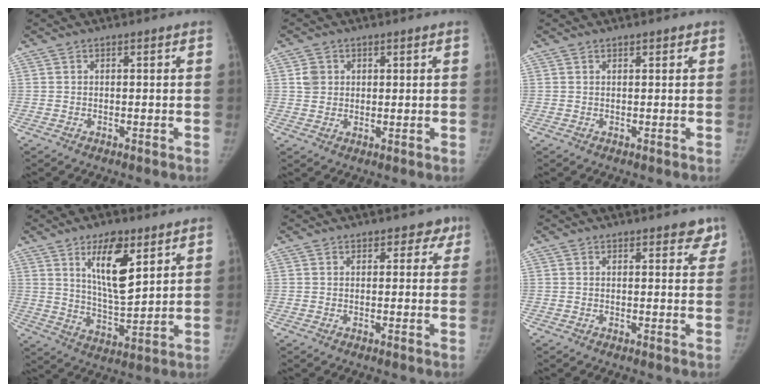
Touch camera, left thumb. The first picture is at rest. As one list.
[{"total": 3.6, "force": [1.3, 3.1, 1.2], "torque": [-0.002, -0.006, 0.023]}, {"total": 1.1, "force": [0.8, 0.5, 0.6], "torque": [-0.005, -0.002, 0.010]}, {"total": 12.4, "force": [6.1, 4.7, 9.7], "torque": [-0.142, -0.045, 0.114]}, {"total": 3.4, "force": [2.3, 2.2, 1.2], "torque": [0.022, -0.007, 0.024]}, {"total": 3.9, "force": [2.9, 1.7, 2.0], "torque": [0.010, -0.011, 0.033]}]